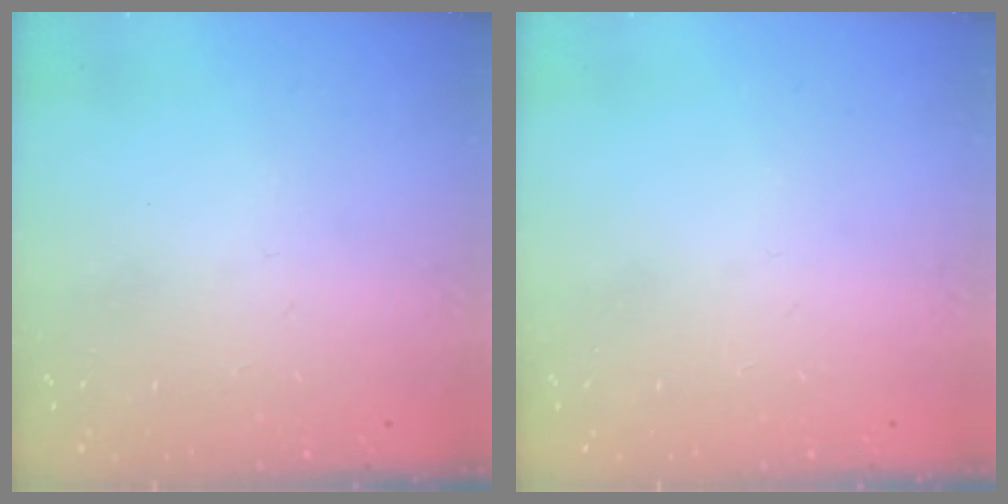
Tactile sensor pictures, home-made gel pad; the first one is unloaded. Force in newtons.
{"total": 0.0}